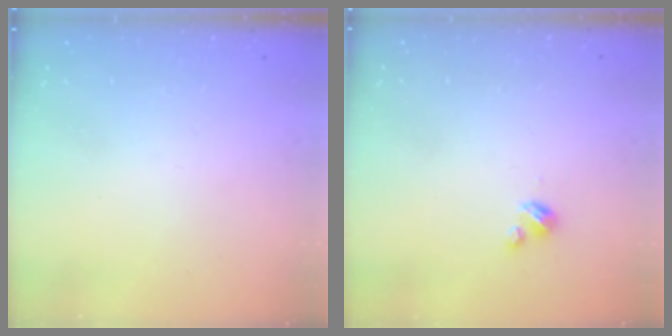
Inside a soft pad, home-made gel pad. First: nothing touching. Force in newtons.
{"total": 2.7, "press": 2.7, "slide": 0.3}